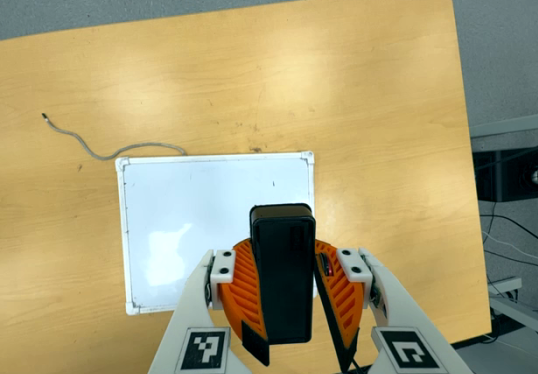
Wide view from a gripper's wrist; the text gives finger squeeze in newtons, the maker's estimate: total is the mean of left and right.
{"total": 10.3, "left": 10.3, "right": 10.2}